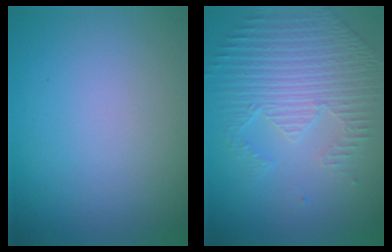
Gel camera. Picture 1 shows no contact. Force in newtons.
{"total": 4.6, "press": 3.5, "slide": 3.0}